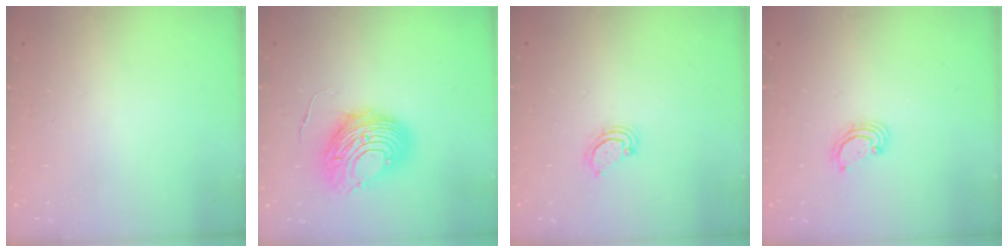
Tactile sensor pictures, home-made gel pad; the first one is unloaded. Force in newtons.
{"total": 12.1, "press": 12.1, "slide": 1.2}
{"total": 3.3, "press": 3.2, "slide": 0.7}
{"total": 2.8, "press": 2.8, "slide": 0.3}